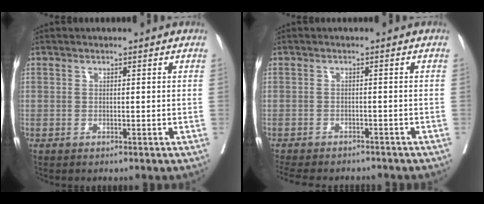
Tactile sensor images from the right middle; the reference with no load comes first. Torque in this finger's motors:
{"motor_torque": [1.11, -1.03, 0.44, 0.12]}